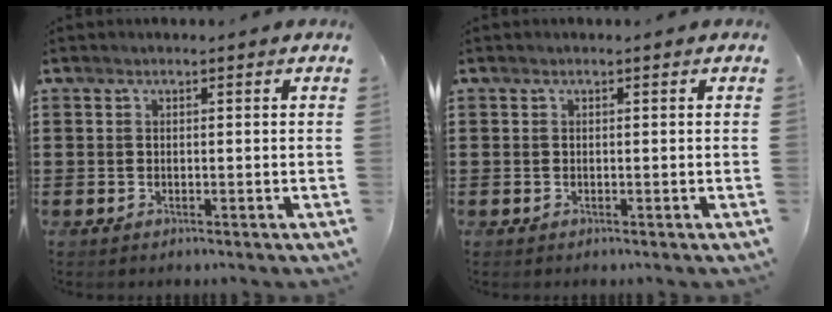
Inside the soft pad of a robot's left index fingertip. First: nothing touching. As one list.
[{"total": 0.0}]